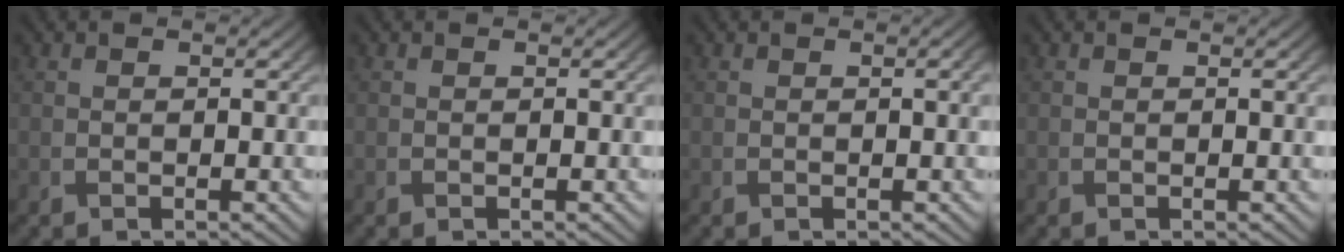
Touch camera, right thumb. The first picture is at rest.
{"total": 0.0}
{"total": 1.1, "force": [0.2, 0.2, 1.0], "torque": [-0.015, 0.002, 0.002]}
{"total": 0.0}